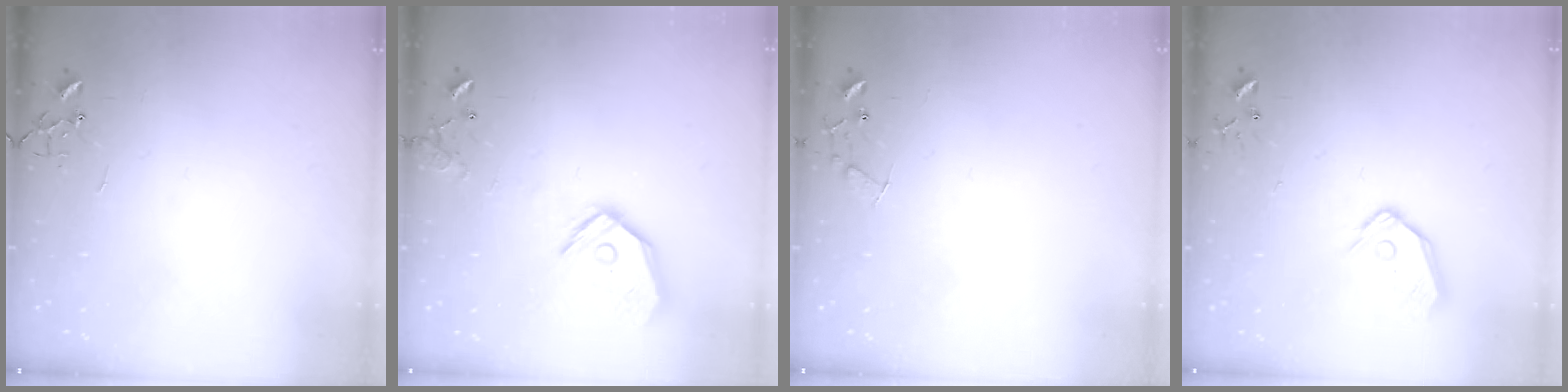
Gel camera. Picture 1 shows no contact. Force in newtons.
{"total": 15.9, "press": 15.7, "slide": 2.6}
{"total": 8.1, "press": 8.1, "slide": 0.5}
{"total": 10.3, "press": 10.2, "slide": 1.4}